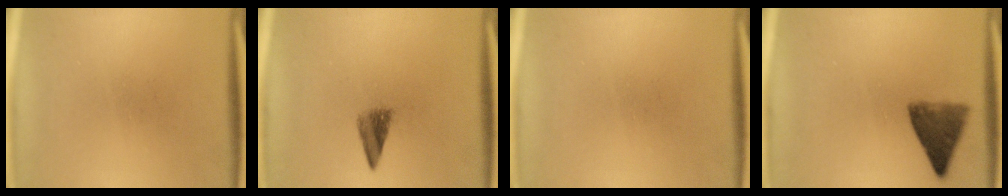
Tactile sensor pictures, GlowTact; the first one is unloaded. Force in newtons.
{"total": 2.9}
{"total": 0.0}
{"total": 6.0}